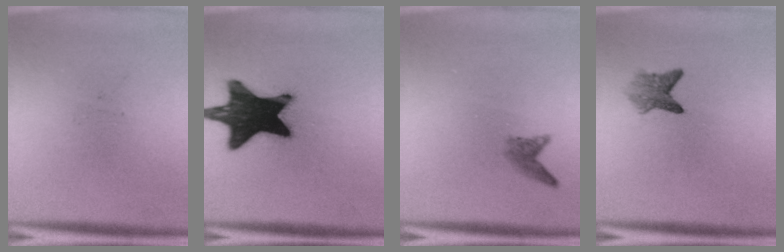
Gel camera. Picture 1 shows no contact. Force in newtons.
{"total": 19.6}
{"total": 1.5}
{"total": 2.9}